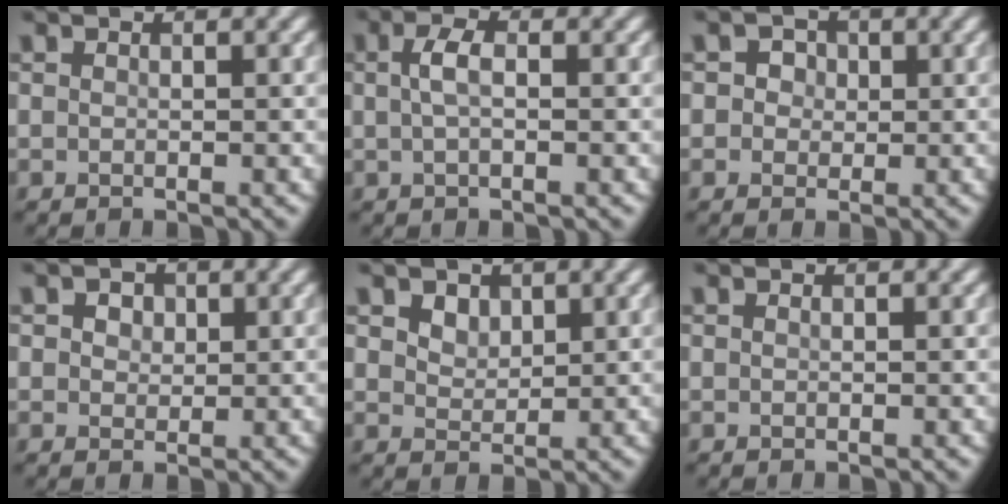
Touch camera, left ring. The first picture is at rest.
{"total": 2.0, "force": [0.2, 0.8, 1.8], "torque": [-0.042, 0.005, 0.001]}
{"total": 2.5, "force": [0.8, 2.1, 1.0], "torque": [-0.006, 0.007, 0.000]}
{"total": 2.3, "force": [1.1, 1.7, 1.2], "torque": [-0.017, 0.008, 0.005]}
{"total": 1.9, "force": [1.2, 1.3, 0.8], "torque": [-0.019, -0.007, 0.023]}
{"total": 0.0}